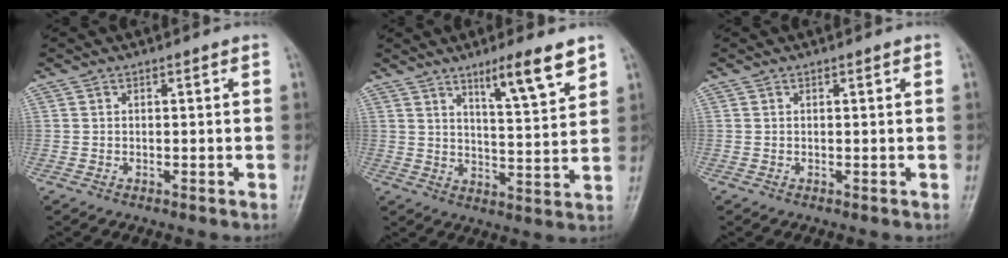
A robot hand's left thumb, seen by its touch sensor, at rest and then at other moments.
{"total": 9.6, "force": [6.3, 1.1, 7.1], "torque": [-0.101, -0.040, 0.103]}
{"total": 0.0}